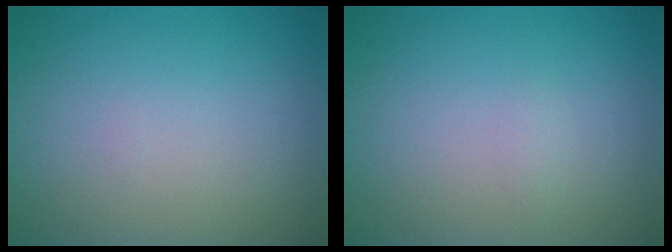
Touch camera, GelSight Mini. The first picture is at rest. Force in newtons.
{"total": 0.5, "press": 0.5, "slide": 0.1}